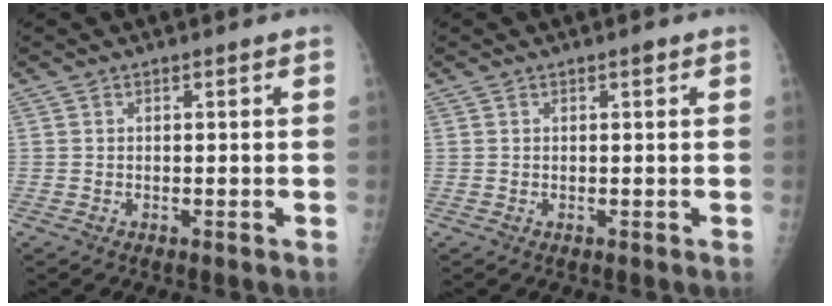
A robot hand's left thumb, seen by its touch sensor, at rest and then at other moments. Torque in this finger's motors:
{"motor_torque": [0.19, 0.19, 0.30, -0.03, 0.00]}